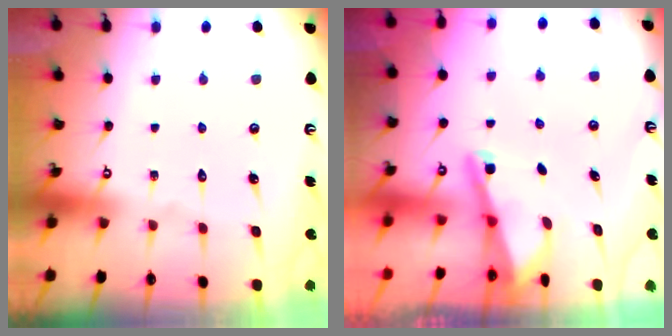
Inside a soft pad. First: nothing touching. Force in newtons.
{"total": 2.1, "press": 2.1, "slide": 0.4}